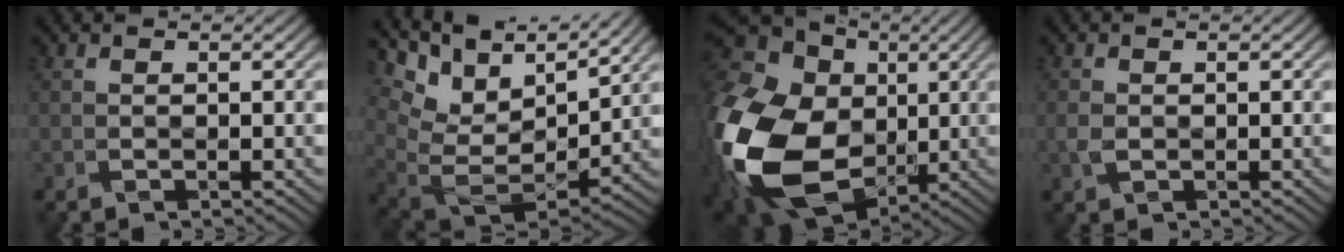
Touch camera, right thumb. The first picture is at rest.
{"total": 13.5, "force": [6.8, 8.0, 8.5], "torque": [-0.203, 0.012, 0.139]}
{"total": 22.2, "force": [-2.4, 17.0, 14.1], "torque": [-0.385, -0.048, -0.012]}
{"total": 1.2, "force": [-0.4, 0.9, 0.7], "torque": [-0.023, -0.003, -0.005]}